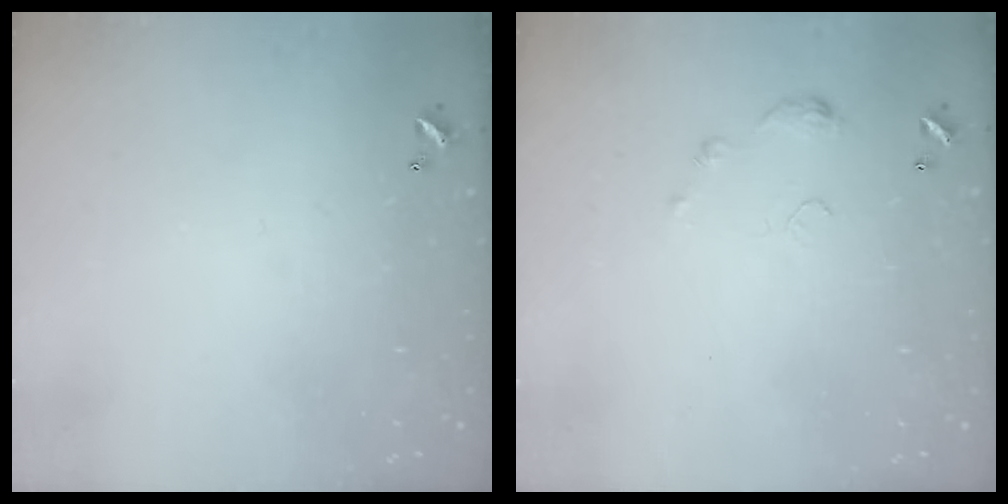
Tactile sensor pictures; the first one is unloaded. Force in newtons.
{"total": 4.7, "press": 4.6, "slide": 0.7}